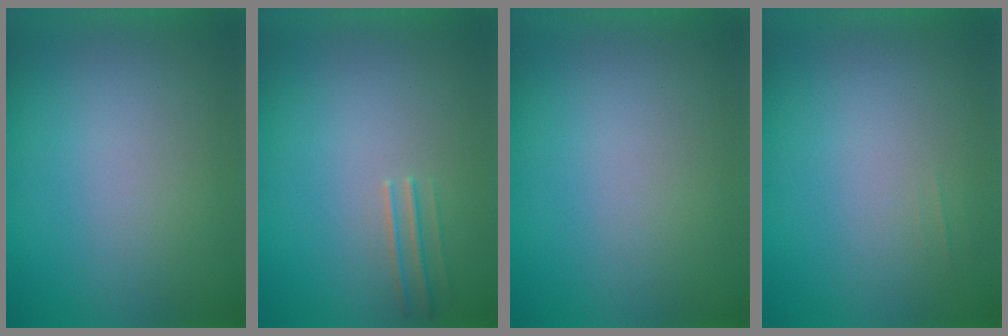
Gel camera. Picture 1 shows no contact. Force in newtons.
{"total": 1.5}
{"total": 0.0}
{"total": 2.1}